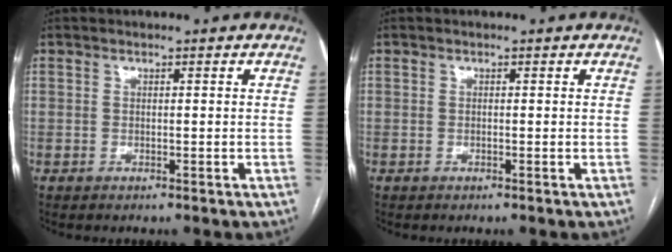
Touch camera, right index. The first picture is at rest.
{"total": 0.0}